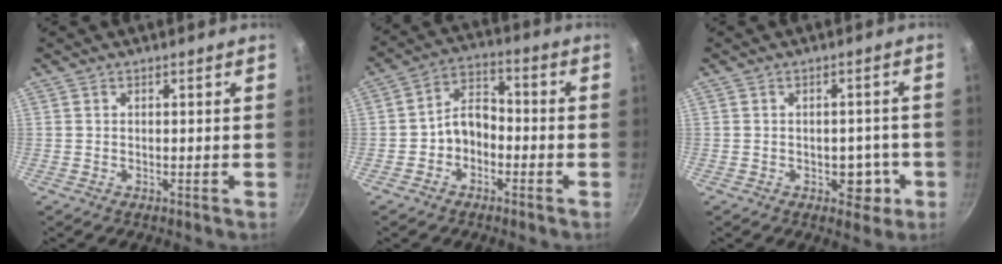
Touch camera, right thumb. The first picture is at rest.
{"total": 7.3, "force": [-2.1, 5.4, 4.3], "torque": [-0.044, 0.039, -0.046]}
{"total": 5.2, "force": [-1.7, 3.6, 3.4], "torque": [-0.013, 0.013, -0.017]}